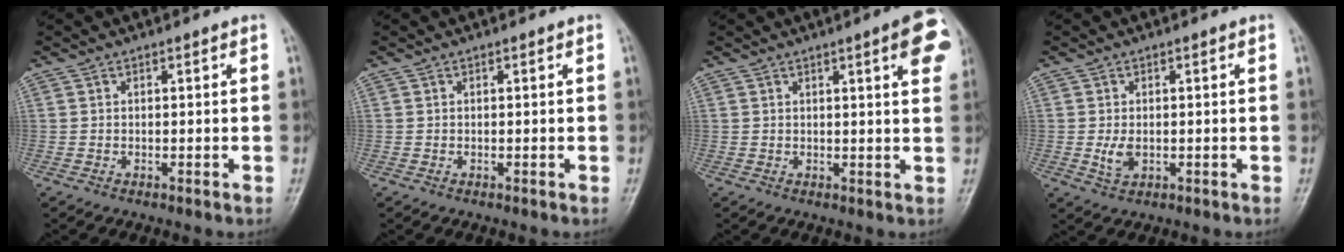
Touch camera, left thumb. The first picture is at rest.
{"total": 0.0}
{"total": 8.0, "force": [3.4, 1.3, 7.1], "torque": [-0.074, -0.005, 0.034]}
{"total": 2.8, "force": [-0.4, 1.9, 2.1], "torque": [-0.038, -0.003, -0.003]}